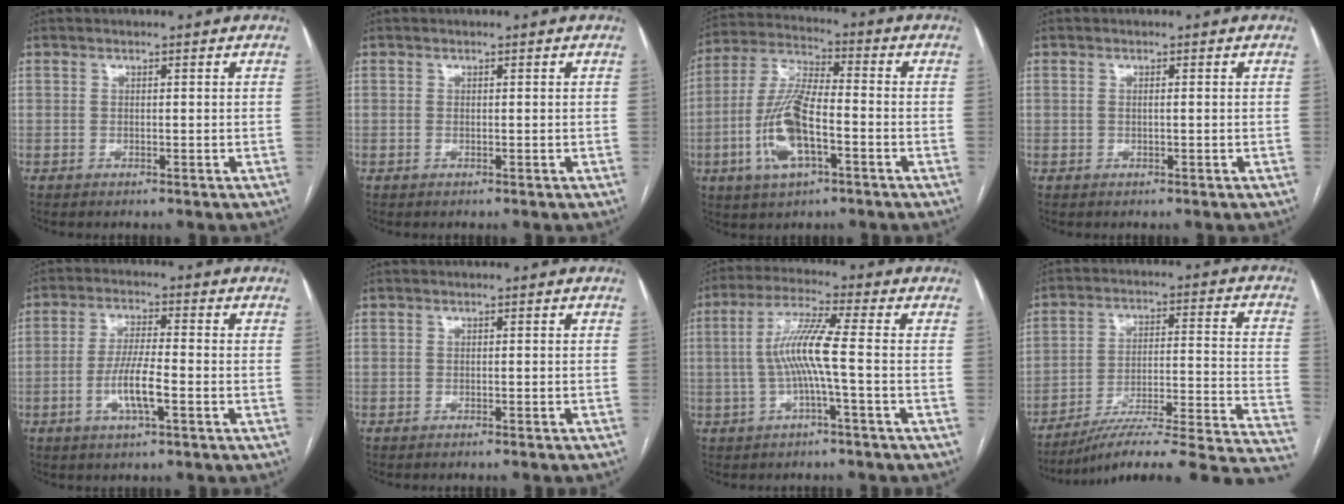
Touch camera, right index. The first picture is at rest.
{"total": 0.0}
{"total": 12.6, "force": [-3.9, 3.7, 11.3], "torque": [-0.245, 0.003, -0.072]}
{"total": 0.7, "force": [-0.1, 0.2, 0.7], "torque": [-0.017, 0.003, 0.000]}
{"total": 6.8, "force": [-2.4, 0.9, 6.3], "torque": [-0.126, -0.001, -0.046]}
{"total": 3.3, "force": [-3.1, 0.2, 1.1], "torque": [-0.013, 0.001, -0.039]}
{"total": 7.6, "force": [-1.0, -0.5, 7.6], "torque": [-0.153, 0.018, -0.019]}
{"total": 23.5, "force": [-20.9, 0.1, 10.8], "torque": [-0.071, 0.005, -0.284]}